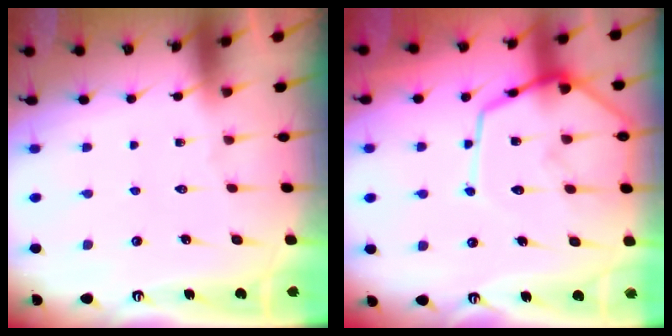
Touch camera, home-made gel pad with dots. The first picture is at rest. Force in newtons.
{"total": 14.6, "press": 14.6, "slide": 1.3}